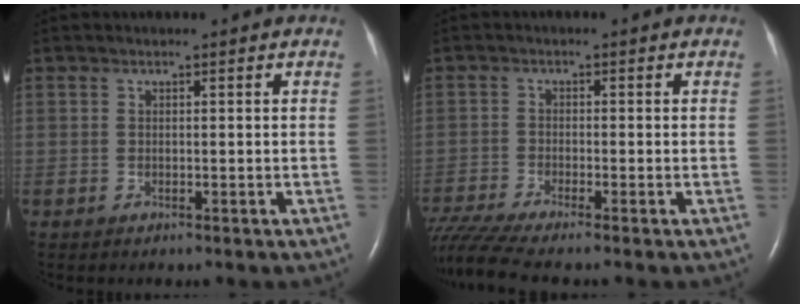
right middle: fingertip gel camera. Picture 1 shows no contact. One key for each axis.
{"total": 6.8, "fx": -6.0, "fy": -1.1, "fz": 3.0, "tx": -0.061, "ty": -0.019, "tz": -0.109}